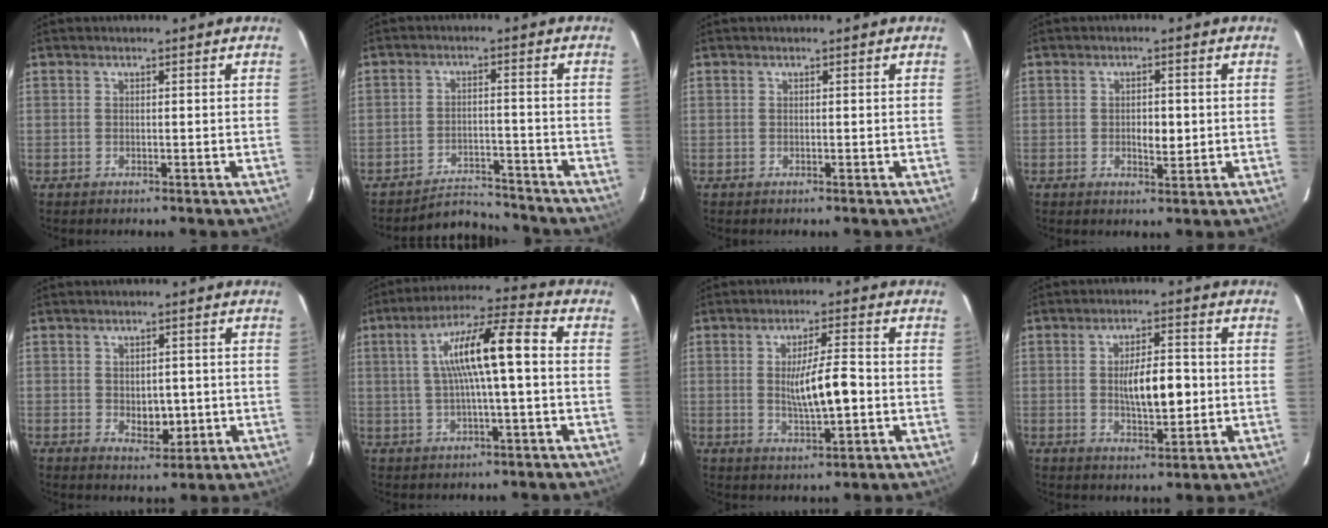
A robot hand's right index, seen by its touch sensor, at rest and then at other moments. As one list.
[{"total": 5.7, "force": [-5.5, 0.9, -0.7], "torque": [0.010, 0.008, -0.089]}, {"total": 0.0}, {"total": 3.2, "force": [-0.2, 1.5, 2.9], "torque": [-0.046, -0.001, 0.001]}, {"total": 4.5, "force": [-0.6, 2.7, 3.5], "torque": [-0.046, -0.003, 0.004]}, {"total": 11.9, "force": [0.9, 1.1, 11.9], "torque": [-0.210, 0.027, 0.012]}, {"total": 7.7, "force": [-0.6, 1.1, 7.6], "torque": [-0.134, -0.001, -0.007]}, {"total": 7.9, "force": [-0.2, 2.6, 7.5], "torque": [-0.128, 0.004, -0.001]}]